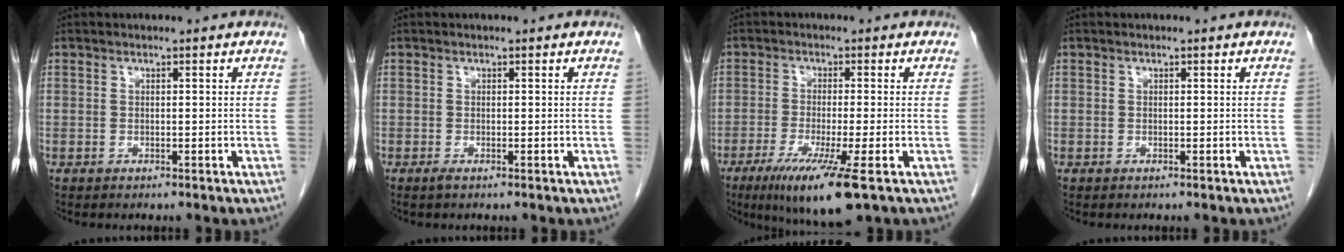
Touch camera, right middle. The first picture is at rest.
{"total": 0.5, "force": [-0.4, 0.0, 0.4], "torque": [-0.010, -0.002, -0.006]}
{"total": 9.9, "force": [-5.4, 0.0, 8.3], "torque": [-0.148, -0.034, -0.089]}
{"total": 0.0}